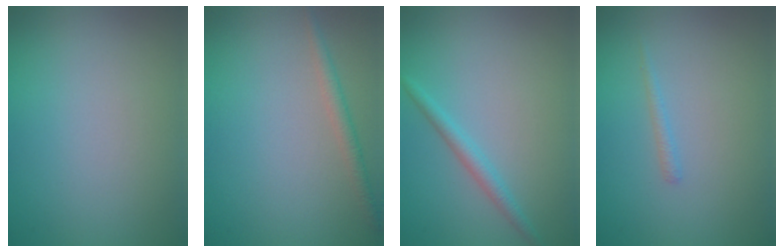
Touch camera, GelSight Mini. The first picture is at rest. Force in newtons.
{"total": 1.6, "press": 1.6, "slide": 0.0}
{"total": 1.7, "press": 1.7, "slide": 0.1}
{"total": 0.7, "press": 0.7, "slide": 0.1}